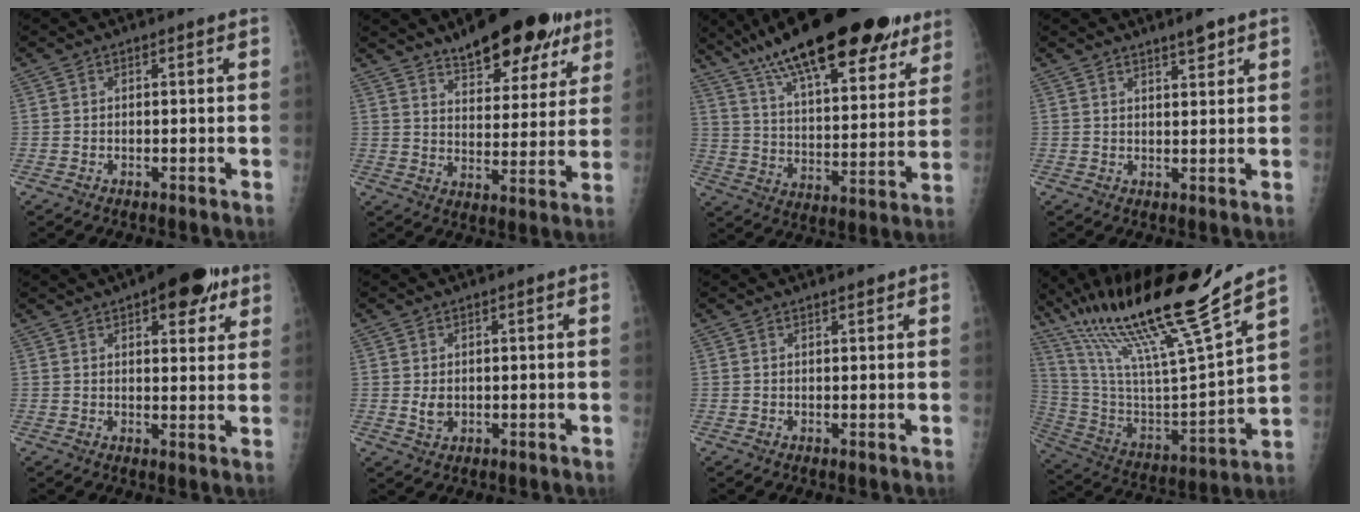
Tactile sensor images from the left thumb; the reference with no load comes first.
{"total": 18.2, "force": [12.4, 7.2, 11.3], "torque": [-0.116, -0.048, 0.183]}
{"total": 30.5, "force": [21.2, 9.6, 19.7], "torque": [-0.287, -0.049, 0.327]}
{"total": 3.2, "force": [2.5, 0.4, 2.0], "torque": [-0.028, -0.017, 0.041]}
{"total": 11.9, "force": [6.7, 4.9, 8.5], "torque": [-0.078, -0.020, 0.085]}
{"total": 2.6, "force": [0.6, 1.5, 2.0], "torque": [-0.029, -0.008, 0.016]}
{"total": 1.3, "force": [1.1, 0.1, 0.7], "torque": [-0.009, -0.007, 0.018]}
{"total": 27.7, "force": [20.0, 2.1, 19.1], "torque": [-0.327, -0.072, 0.364]}